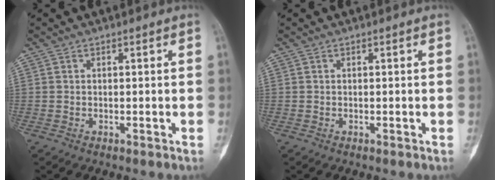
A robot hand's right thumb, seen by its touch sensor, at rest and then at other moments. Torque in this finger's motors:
{"motor_torque": [0.00, 0.00, 0.09, 0.00, 0.02]}